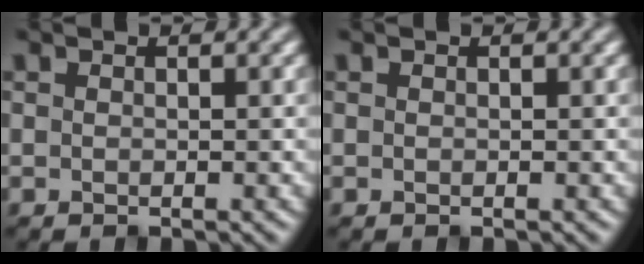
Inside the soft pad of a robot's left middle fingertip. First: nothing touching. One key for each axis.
{"total": 0.0}